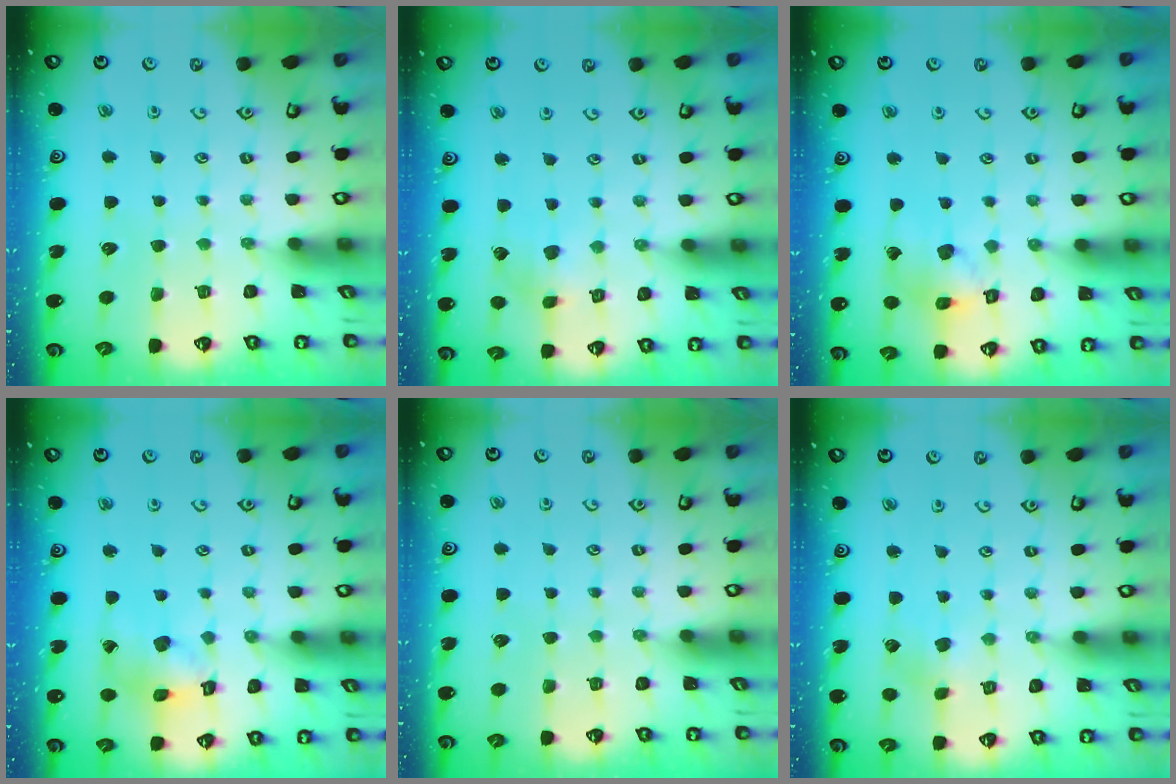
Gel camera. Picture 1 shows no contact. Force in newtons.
{"total": 3.3, "press": 3.2, "slide": 0.4}
{"total": 12.7, "press": 12.5, "slide": 1.8}
{"total": 10.8, "press": 10.7, "slide": 1.1}
{"total": 0.0}
{"total": 2.7, "press": 2.6, "slide": 0.4}